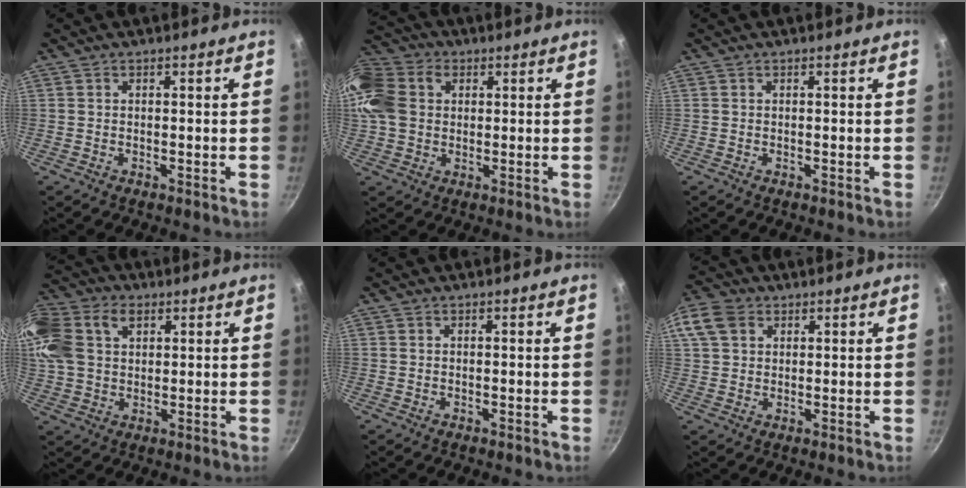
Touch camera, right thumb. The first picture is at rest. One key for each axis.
{"total": 19.8, "fx": 3.9, "fy": 15.7, "fz": 11.4, "tx": -0.271, "ty": 0.039, "tz": 0.062}
{"total": 0.0}
{"total": 22.4, "fx": 7.5, "fy": 16.0, "fz": 13.6, "tx": -0.344, "ty": 0.050, "tz": 0.134}
{"total": 0.0}
{"total": 8.8, "fx": 3.5, "fy": 6.6, "fz": 4.8, "tx": -0.092, "ty": 0.008, "tz": 0.059}